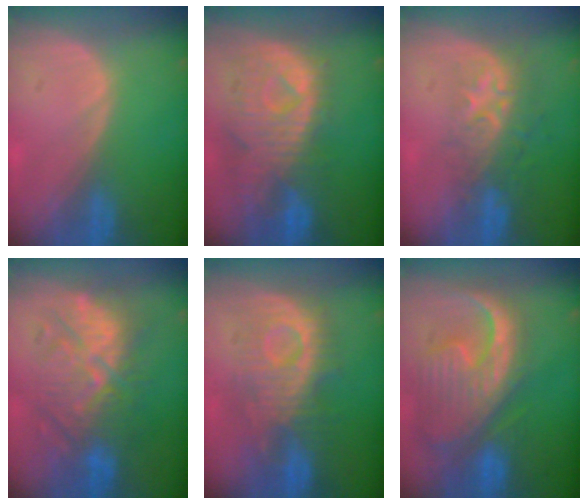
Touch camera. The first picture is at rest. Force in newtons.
{"total": 11.3, "press": 9.7, "slide": 5.7}
{"total": 8.8, "press": 7.2, "slide": 5.1}
{"total": 10.2, "press": 10.2, "slide": 0.3}
{"total": 9.5, "press": 9.4, "slide": 1.1}
{"total": 13.0, "press": 11.2, "slide": 6.6}